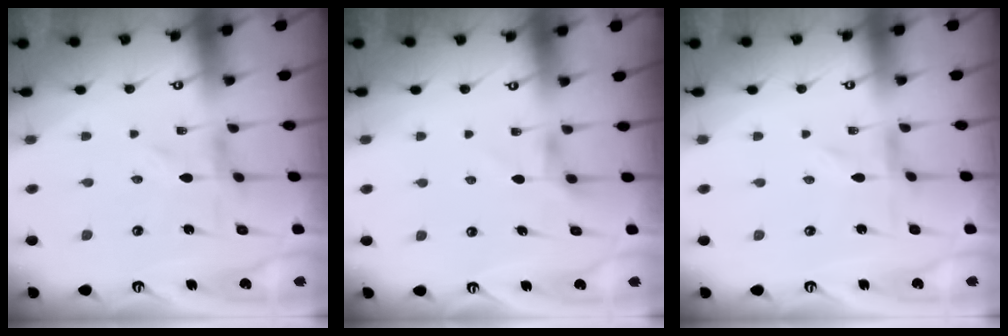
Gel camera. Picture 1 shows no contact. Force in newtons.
{"total": 3.7, "press": 3.6, "slide": 0.6}
{"total": 0.0}